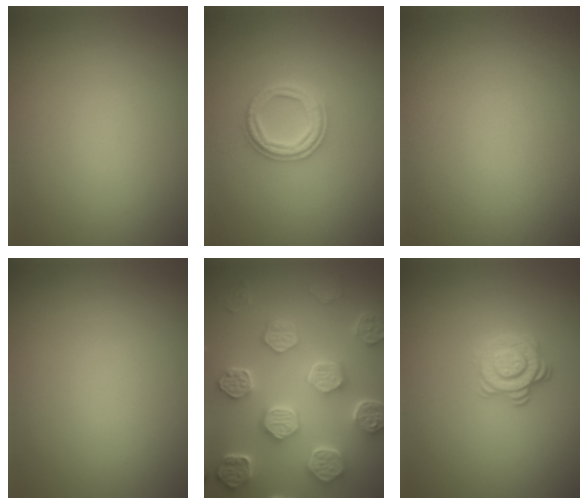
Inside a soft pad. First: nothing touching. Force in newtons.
{"total": 2.4, "press": 2.4, "slide": 0.3}
{"total": 0.0}
{"total": 0.0}
{"total": 8.5, "press": 6.6, "slide": 5.3}
{"total": 2.8, "press": 2.5, "slide": 1.3}